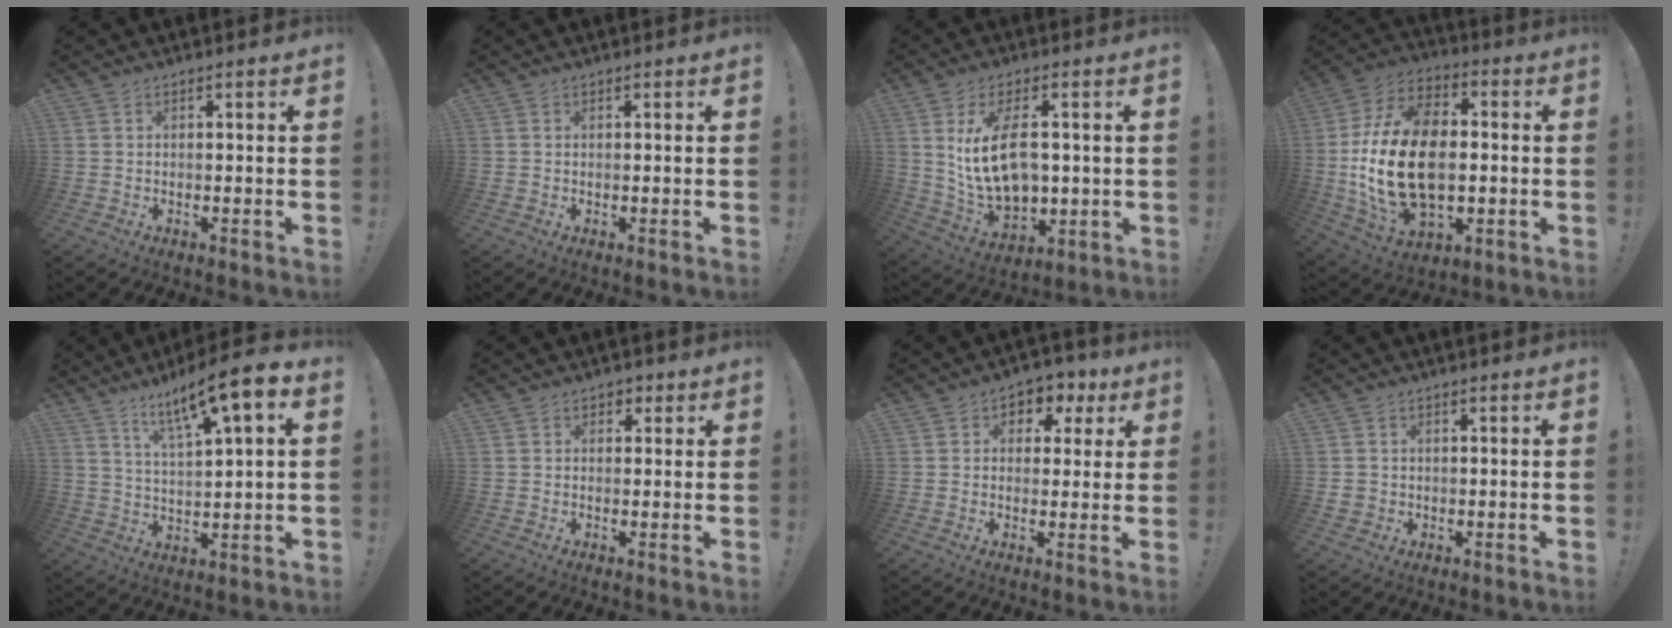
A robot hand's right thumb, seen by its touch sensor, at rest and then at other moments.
{"total": 0.0}
{"total": 16.2, "force": [2.6, 9.8, 12.6], "torque": [-0.231, -0.015, 0.049]}
{"total": 26.4, "force": [-2.1, 17.0, 20.2], "torque": [-0.392, 0.022, -0.025]}
{"total": 11.7, "force": [7.1, 1.6, 9.2], "torque": [-0.151, -0.044, 0.107]}
{"total": 2.6, "force": [0.9, 2.2, 1.0], "torque": [-0.006, 0.001, 0.015]}
{"total": 5.4, "force": [1.0, 5.0, 1.9], "torque": [-0.012, -0.004, 0.018]}
{"total": 2.2, "force": [0.4, 2.1, 0.6], "torque": [-0.012, 0.003, 0.010]}